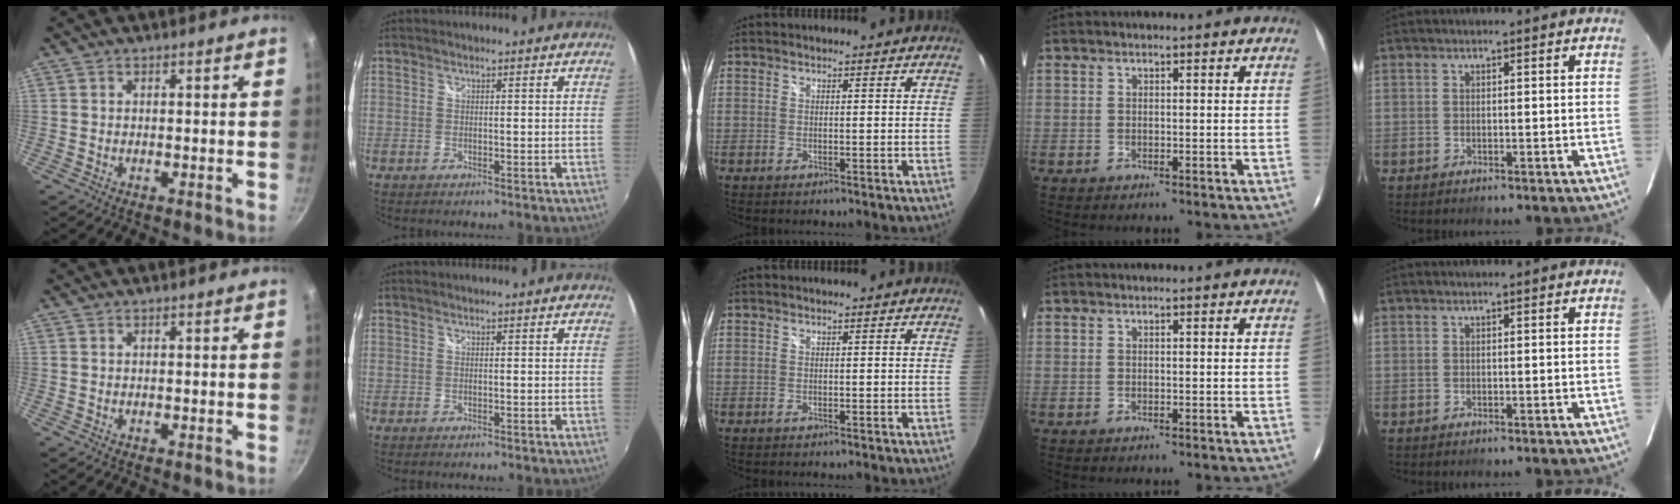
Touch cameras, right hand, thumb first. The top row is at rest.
{}